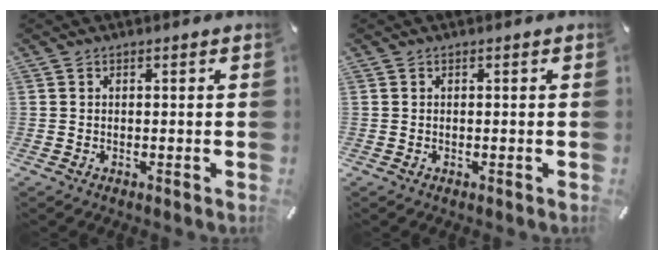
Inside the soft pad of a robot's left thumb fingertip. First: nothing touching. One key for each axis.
{"total": 0.0}